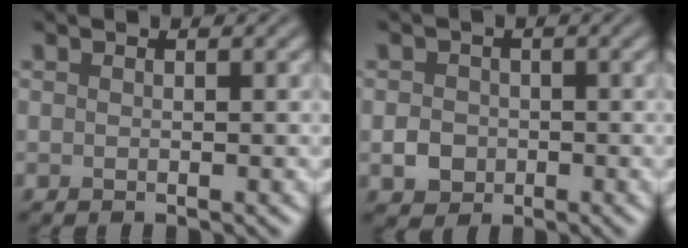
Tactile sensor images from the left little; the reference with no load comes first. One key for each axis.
{"total": 2.2, "fx": -0.5, "fy": 1.9, "fz": 0.8, "tx": -0.011, "ty": -0.002, "tz": -0.014}